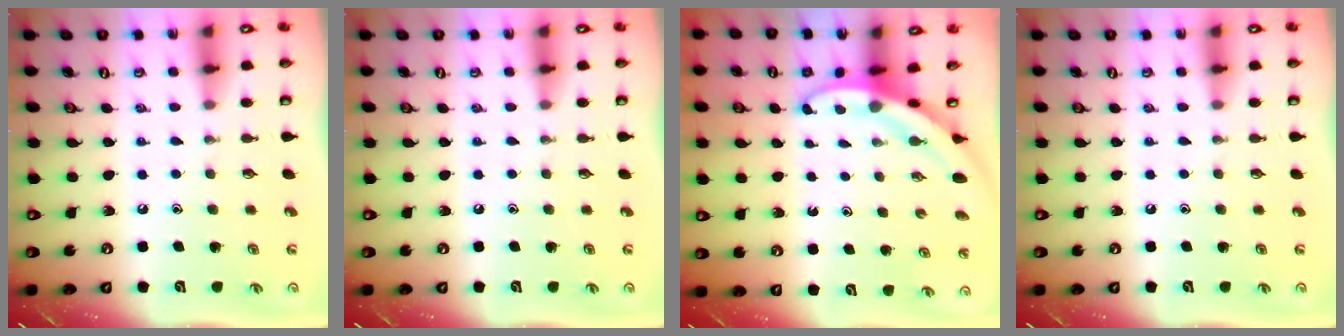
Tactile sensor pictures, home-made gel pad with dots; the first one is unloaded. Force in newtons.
{"total": 0.0}
{"total": 3.8, "press": 3.8, "slide": 0.2}
{"total": 0.0}